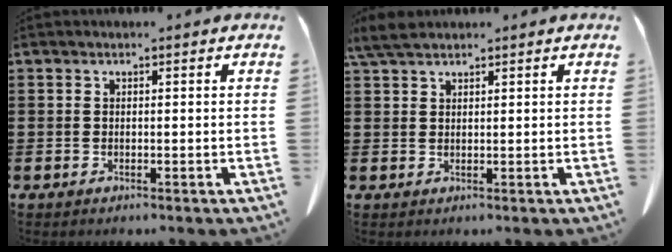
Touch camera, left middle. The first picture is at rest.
{"total": 3.2, "force": [2.5, 0.9, 1.8], "torque": [-0.042, 0.005, 0.047]}